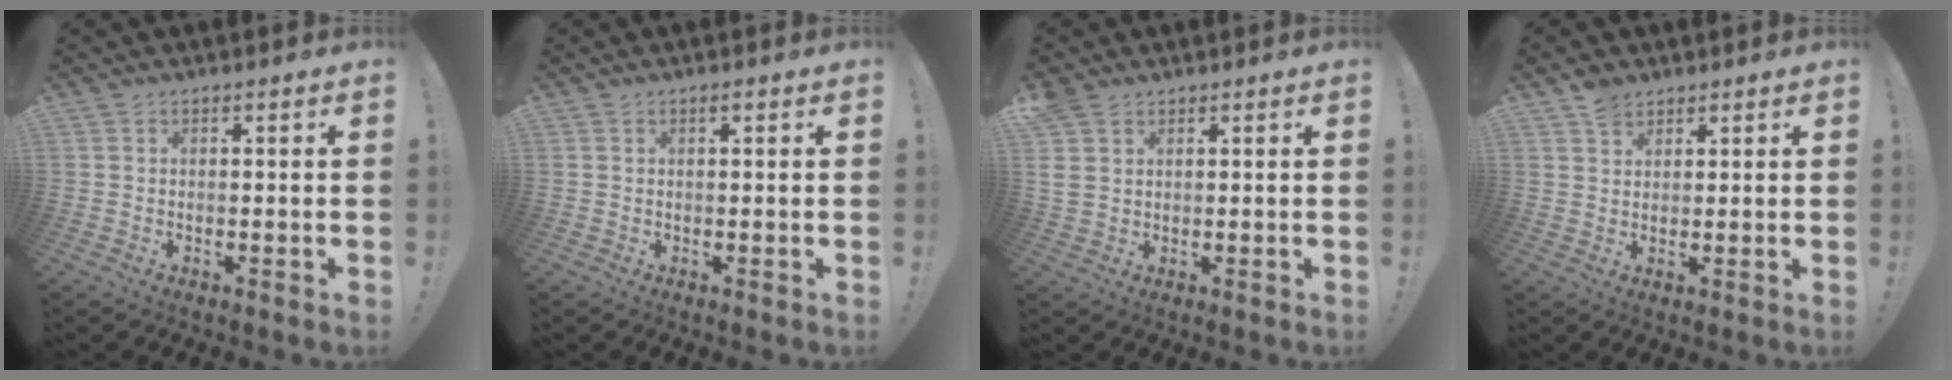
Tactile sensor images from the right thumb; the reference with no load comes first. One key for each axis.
{"total": 0.8, "fx": 0.5, "fy": 0.2, "fz": 0.6, "tx": -0.007, "ty": -0.001, "tz": 0.007}
{"total": 4.7, "fx": 2.8, "fy": 3.0, "fz": 2.3, "tx": -0.038, "ty": -0.006, "tz": 0.057}
{"total": 4.2, "fx": 3.3, "fy": 2.4, "fz": 1.1, "tx": -0.006, "ty": -0.015, "tz": 0.061}